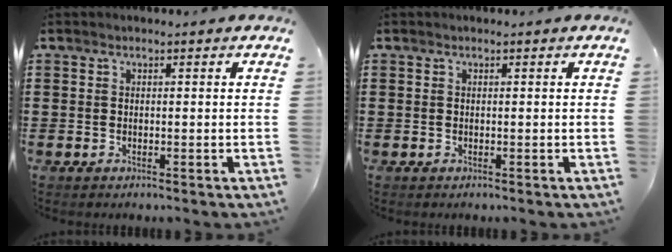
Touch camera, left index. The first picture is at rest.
{"total": 0.0}